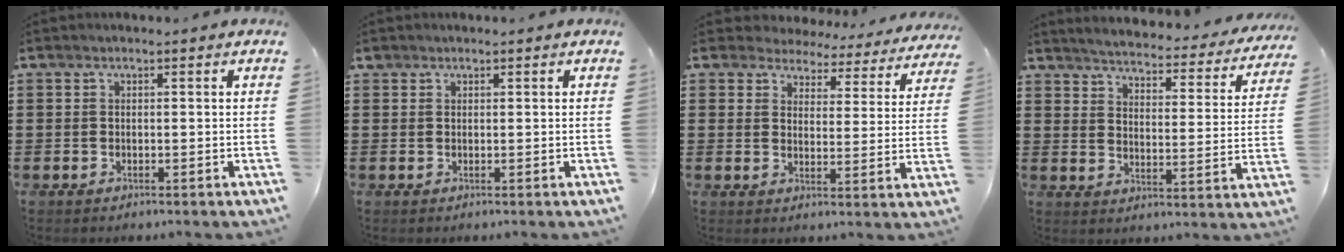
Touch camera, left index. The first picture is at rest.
{"total": 0.7, "force": [0.5, 0.4, 0.1], "torque": [-0.006, 0.003, 0.010]}
{"total": 4.2, "force": [4.0, 1.0, 0.1], "torque": [-0.029, -0.027, 0.068]}
{"total": 3.8, "force": [3.7, -0.3, 0.9], "torque": [-0.039, -0.036, 0.055]}